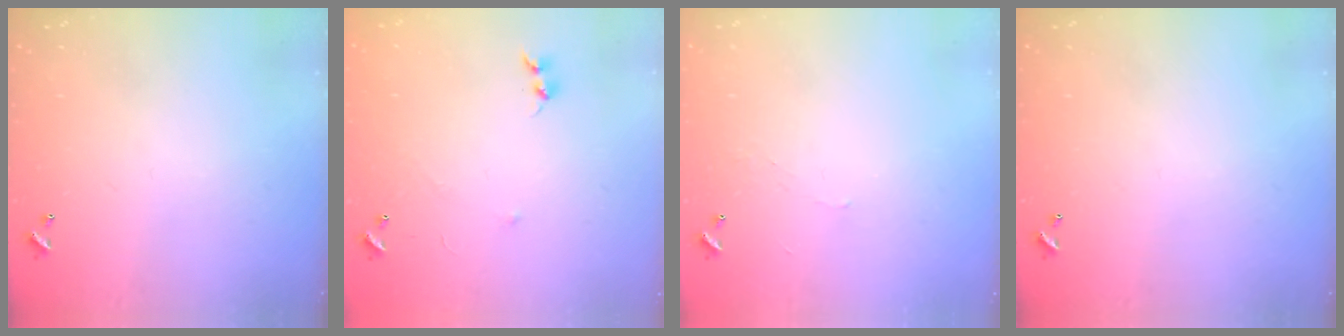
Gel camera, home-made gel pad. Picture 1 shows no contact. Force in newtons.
{"total": 7.7, "press": 7.7, "slide": 0.5}
{"total": 2.1, "press": 2.1, "slide": 0.6}
{"total": 0.0}